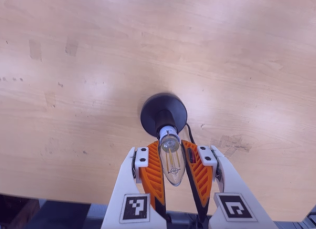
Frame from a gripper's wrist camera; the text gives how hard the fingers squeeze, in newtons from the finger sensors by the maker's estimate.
{"total": 14.8, "left": 14.3, "right": 15.3}